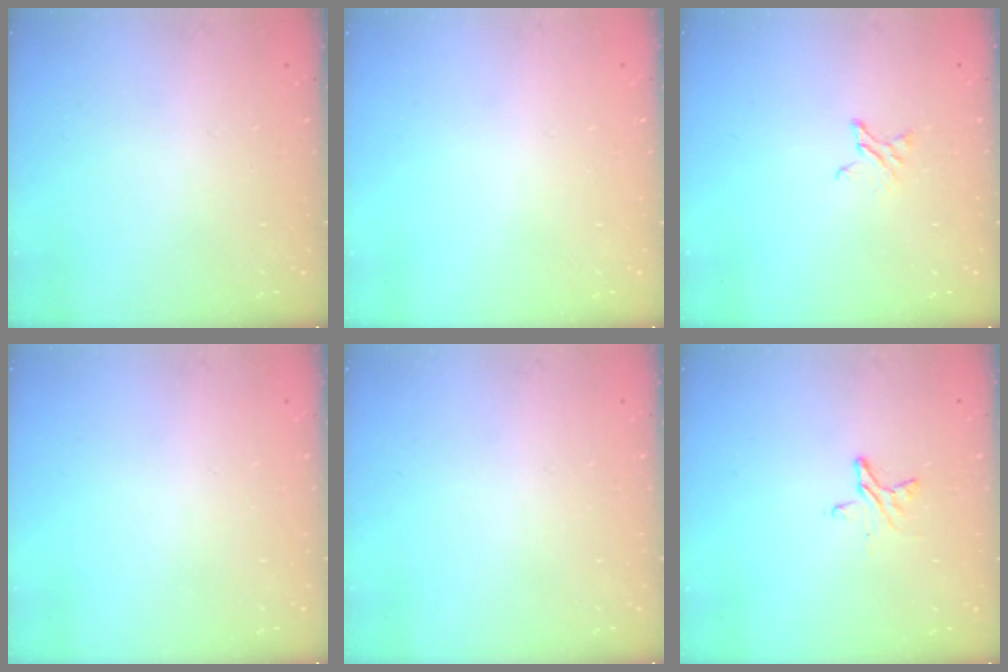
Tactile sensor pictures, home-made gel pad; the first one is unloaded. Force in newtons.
{"total": 0.0}
{"total": 2.0, "press": 2.0, "slide": 0.1}
{"total": 0.0}
{"total": 0.0}
{"total": 4.9, "press": 4.9, "slide": 0.3}